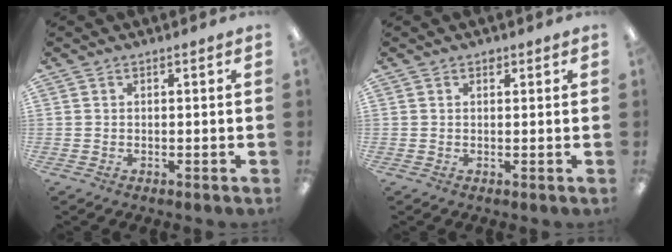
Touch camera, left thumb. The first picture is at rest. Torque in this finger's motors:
{"motor_torque": [0.06, -0.02, 0.00, -0.04, 0.00]}